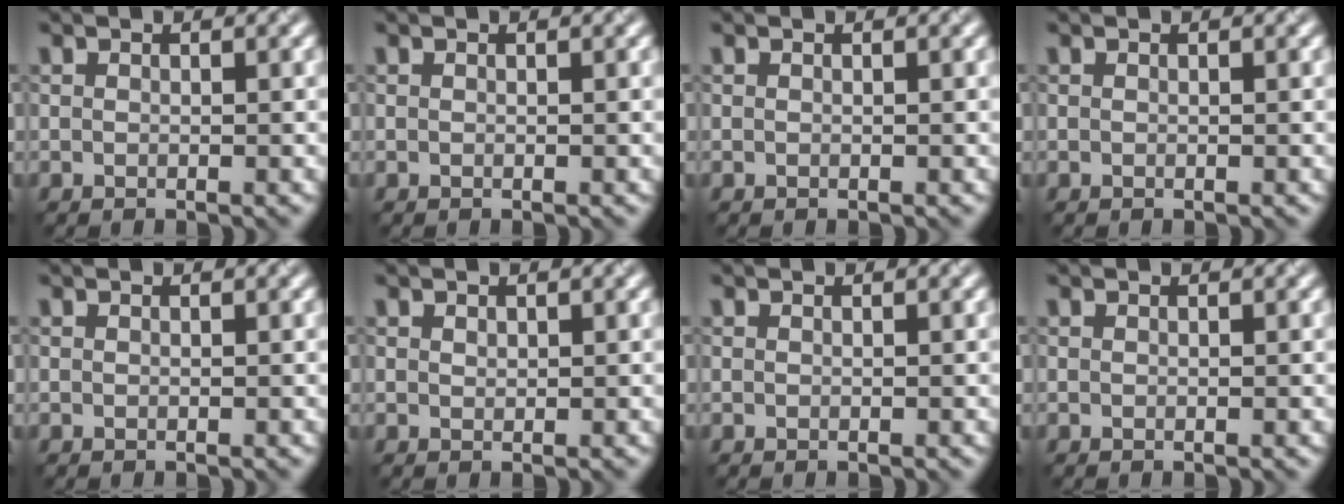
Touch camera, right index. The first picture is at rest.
{"total": 0.0}
{"total": 0.0}
{"total": 0.0}
{"total": 0.0}
{"total": 0.7, "force": [0.4, -0.3, -0.6], "torque": [-0.002, 0.004, 0.008]}
{"total": 0.0}
{"total": 0.0}